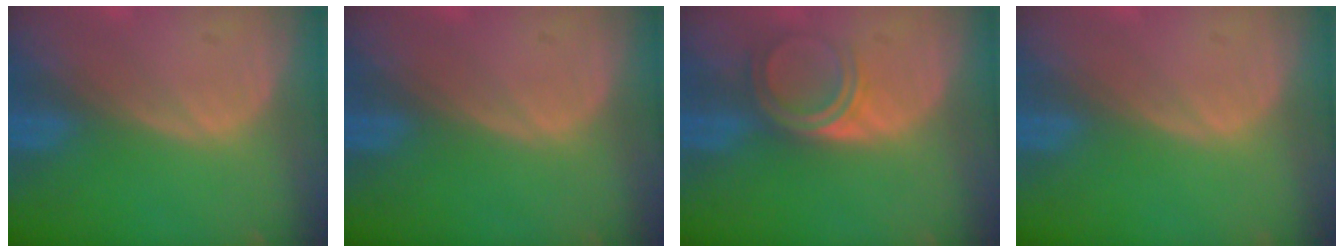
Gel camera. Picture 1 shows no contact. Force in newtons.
{"total": 0.0}
{"total": 4.8, "press": 4.0, "slide": 2.6}
{"total": 0.0}